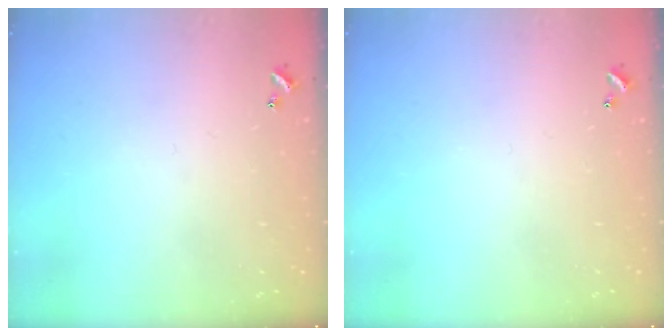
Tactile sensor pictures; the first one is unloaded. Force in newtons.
{"total": 0.0}